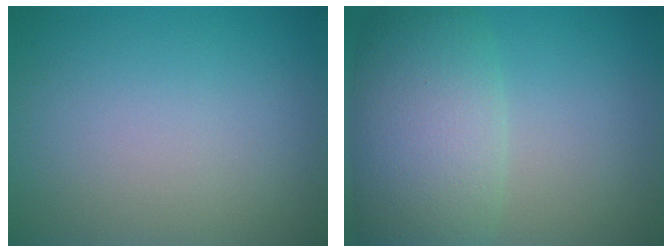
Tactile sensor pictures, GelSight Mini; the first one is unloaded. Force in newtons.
{"total": 8.3, "press": 8.3, "slide": 0.4}